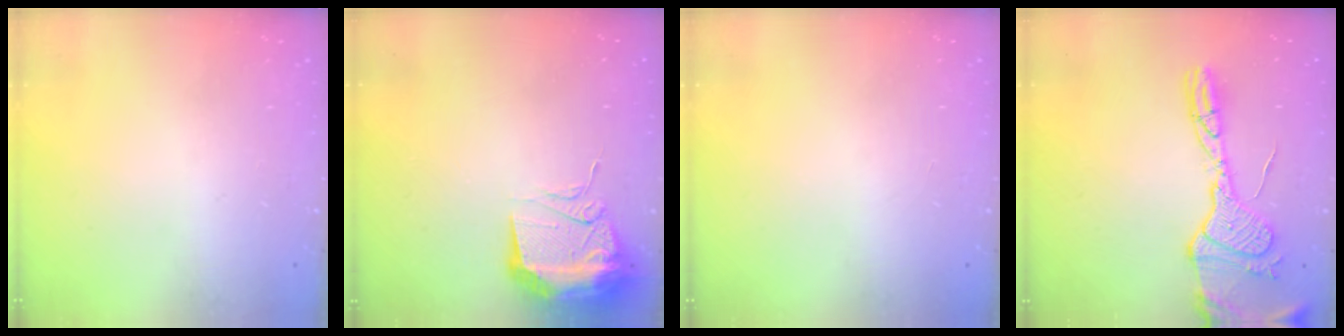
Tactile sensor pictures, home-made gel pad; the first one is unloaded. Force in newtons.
{"total": 13.6, "press": 13.3, "slide": 2.8}
{"total": 0.0}
{"total": 17.0, "press": 17.0, "slide": 1.6}